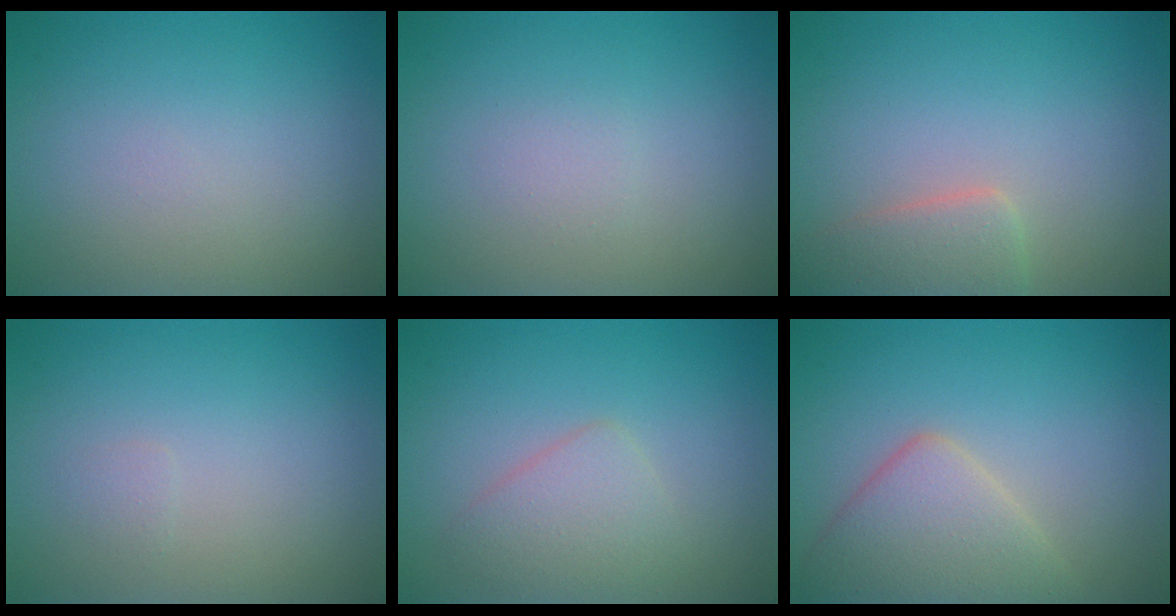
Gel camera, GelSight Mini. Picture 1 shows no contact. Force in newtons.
{"total": 0.7, "press": 0.7, "slide": 0.0}
{"total": 2.9, "press": 2.9, "slide": 0.3}
{"total": 0.5, "press": 0.5, "slide": 0.1}
{"total": 2.5, "press": 2.5, "slide": 0.2}
{"total": 4.8, "press": 4.8, "slide": 0.3}